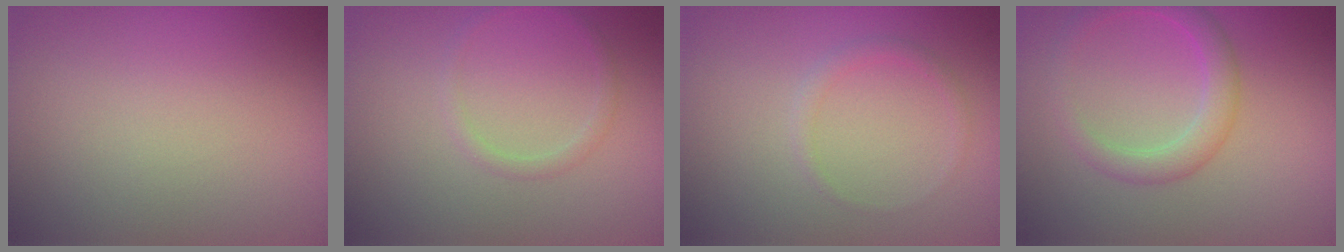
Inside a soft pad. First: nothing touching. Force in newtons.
{"total": 1.0, "press": 1.0, "slide": 0.1}
{"total": 0.9, "press": 0.9, "slide": 0.1}
{"total": 2.7, "press": 2.7, "slide": 0.1}